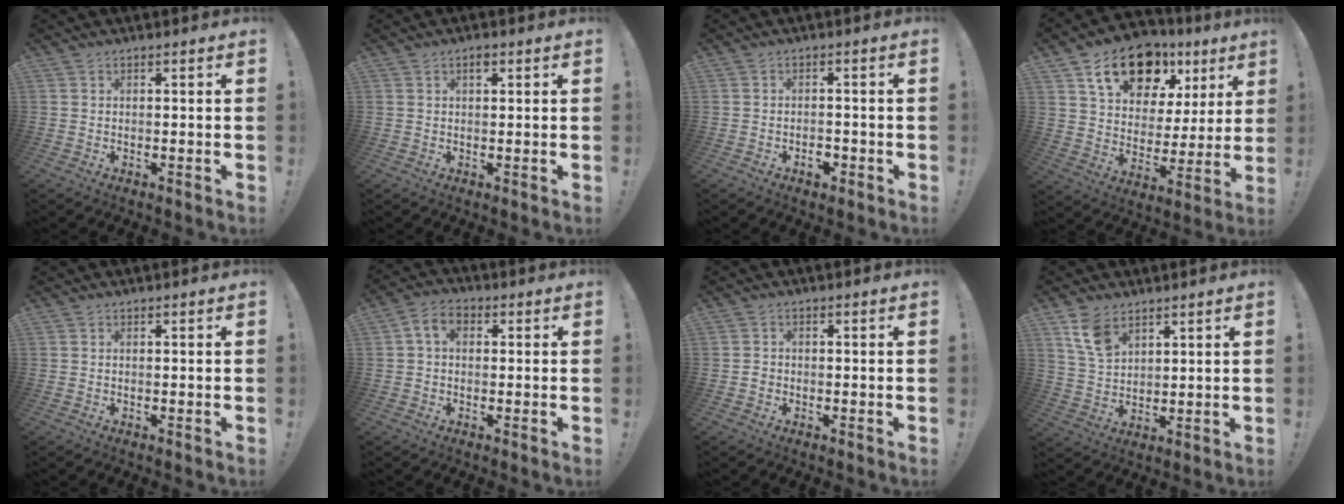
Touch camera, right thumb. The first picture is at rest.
{"total": 1.6, "force": [0.9, 0.9, 1.1], "torque": [-0.011, -0.003, 0.013]}
{"total": 2.7, "force": [-1.7, 1.5, 1.5], "torque": [-0.010, 0.007, -0.031]}
{"total": 17.4, "force": [10.6, 10.6, 9.0], "torque": [-0.137, -0.057, 0.189]}
{"total": 0.0}
{"total": 5.8, "force": [1.3, 4.1, 3.9], "torque": [-0.079, 0.008, 0.026]}
{"total": 1.3, "force": [-0.5, 1.2, 0.3], "torque": [-0.004, 0.006, -0.009]}
{"total": 8.6, "force": [5.5, 4.8, 4.6], "torque": [-0.084, -0.021, 0.109]}